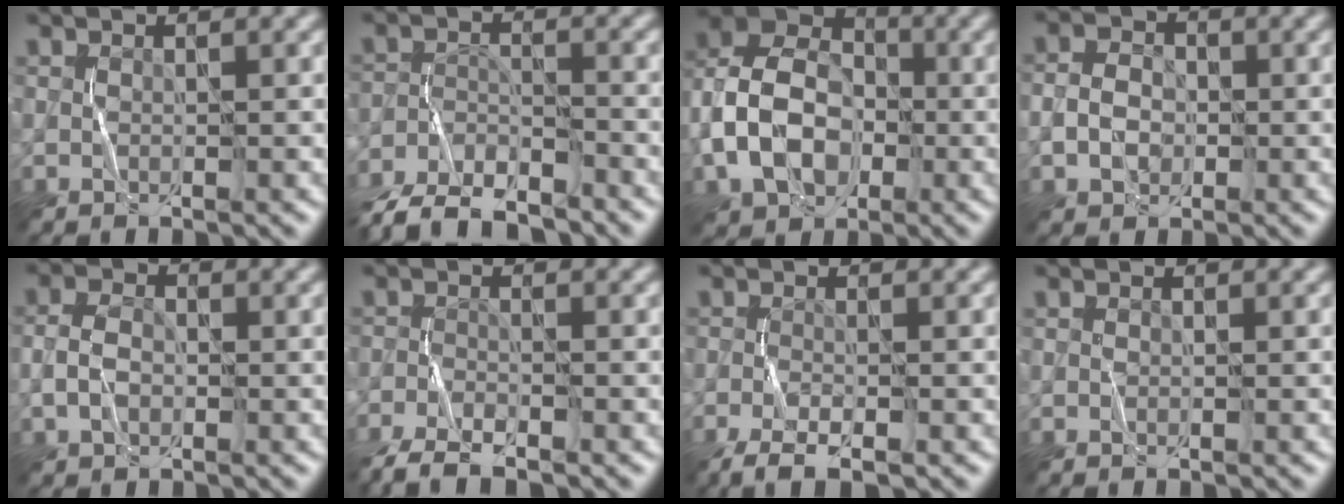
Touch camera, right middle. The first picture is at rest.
{"total": 7.3, "force": [-6.7, 1.6, 2.4], "torque": [-0.041, -0.008, -0.130]}
{"total": 8.9, "force": [-2.3, 6.6, 5.6], "torque": [-0.117, 0.004, -0.053]}
{"total": 2.6, "force": [-0.7, 2.1, 1.4], "torque": [-0.023, 0.000, -0.017]}
{"total": 2.2, "force": [-0.7, 1.5, 1.5], "torque": [-0.031, 0.002, -0.017]}
{"total": 4.3, "force": [-3.7, 0.8, 1.9], "torque": [-0.035, -0.016, -0.078]}
{"total": 3.0, "force": [-2.0, 0.7, 2.1], "torque": [-0.041, -0.005, -0.038]}
{"total": 0.0}